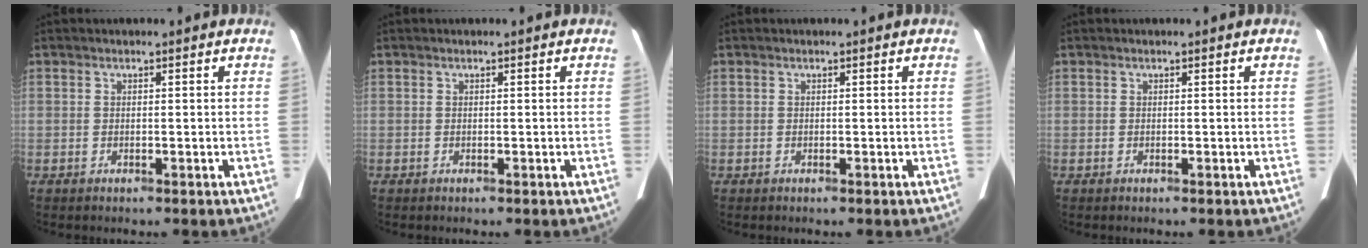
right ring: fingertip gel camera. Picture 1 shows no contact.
{"total": 0.0}
{"total": 0.0}
{"total": 0.0}